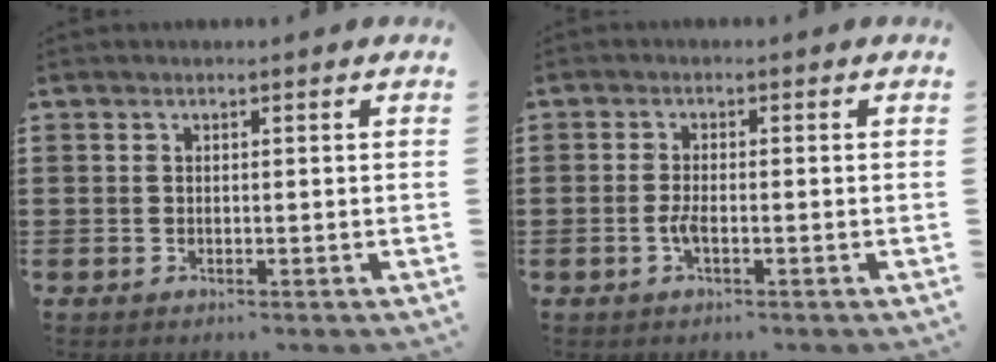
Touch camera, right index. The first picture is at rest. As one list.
[{"total": 2.2, "force": [-0.9, 0.4, 2.0], "torque": [-0.052, -0.006, -0.020]}]